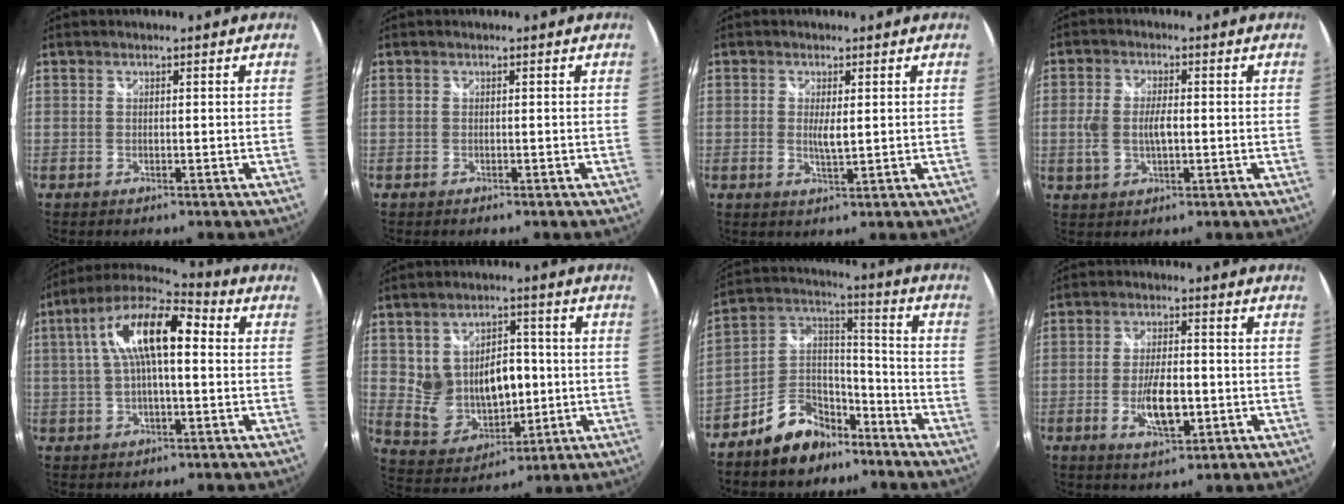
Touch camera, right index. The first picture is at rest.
{"total": 0.6, "force": [-0.5, 0.2, 0.2], "torque": [-0.006, -0.003, -0.008]}
{"total": 2.7, "force": [0.2, 0.9, 2.6], "torque": [-0.046, -0.005, 0.004]}
{"total": 6.4, "force": [-0.6, 3.5, 5.3], "torque": [-0.108, -0.002, -0.010]}
{"total": 15.2, "force": [2.4, 5.6, 13.9], "torque": [-0.251, 0.029, 0.030]}
{"total": 12.1, "force": [0.8, 9.1, 7.9], "torque": [-0.150, 0.003, 0.043]}
{"total": 12.3, "force": [-8.6, 7.1, 5.2], "torque": [-0.109, 0.056, -0.140]}
{"total": 8.4, "force": [-2.1, 3.3, 7.4], "torque": [-0.144, -0.007, -0.034]}